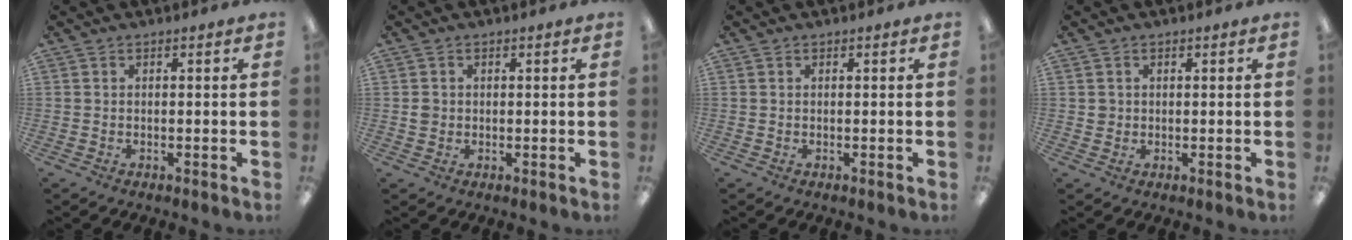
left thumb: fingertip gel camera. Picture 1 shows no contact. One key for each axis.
{"total": 1.9, "fx": 0.1, "fy": 1.8, "fz": 0.6, "tx": -0.004, "ty": 0.002, "tz": -0.002}
{"total": 0.0}
{"total": 1.7, "fx": 0.5, "fy": 1.6, "fz": 0.1, "tx": -0.005, "ty": 0.005, "tz": 0.007}